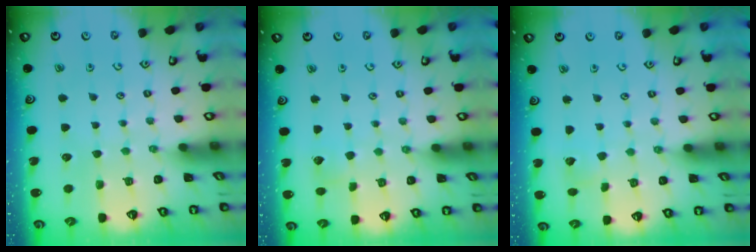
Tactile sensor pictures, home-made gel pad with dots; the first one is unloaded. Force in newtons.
{"total": 2.7, "press": 2.7, "slide": 0.4}
{"total": 2.8, "press": 2.8, "slide": 0.2}